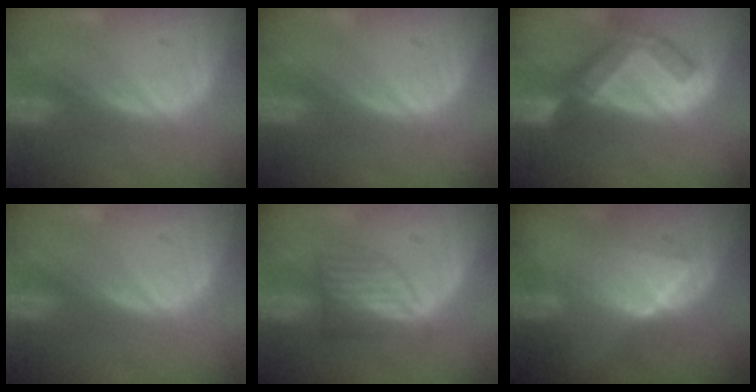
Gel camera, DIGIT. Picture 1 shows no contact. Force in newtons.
{"total": 0.0}
{"total": 7.4, "press": 6.4, "slide": 3.6}
{"total": 0.0}
{"total": 6.1, "press": 5.4, "slide": 2.8}
{"total": 6.4, "press": 6.3, "slide": 1.2}